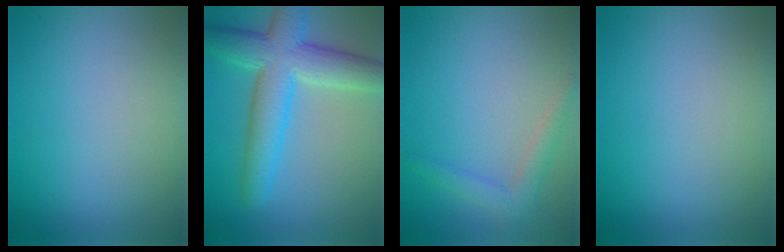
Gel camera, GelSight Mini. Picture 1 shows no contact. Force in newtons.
{"total": 7.7, "press": 7.7, "slide": 0.5}
{"total": 2.3, "press": 2.3, "slide": 0.1}
{"total": 0.0}